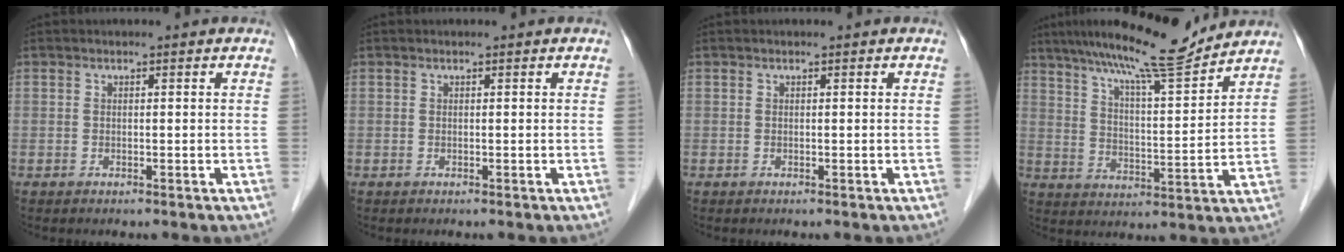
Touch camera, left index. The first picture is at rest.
{"total": 0.0}
{"total": 0.0}
{"total": 13.9, "force": [12.2, 0.2, 6.6], "torque": [-0.114, 0.003, 0.193]}